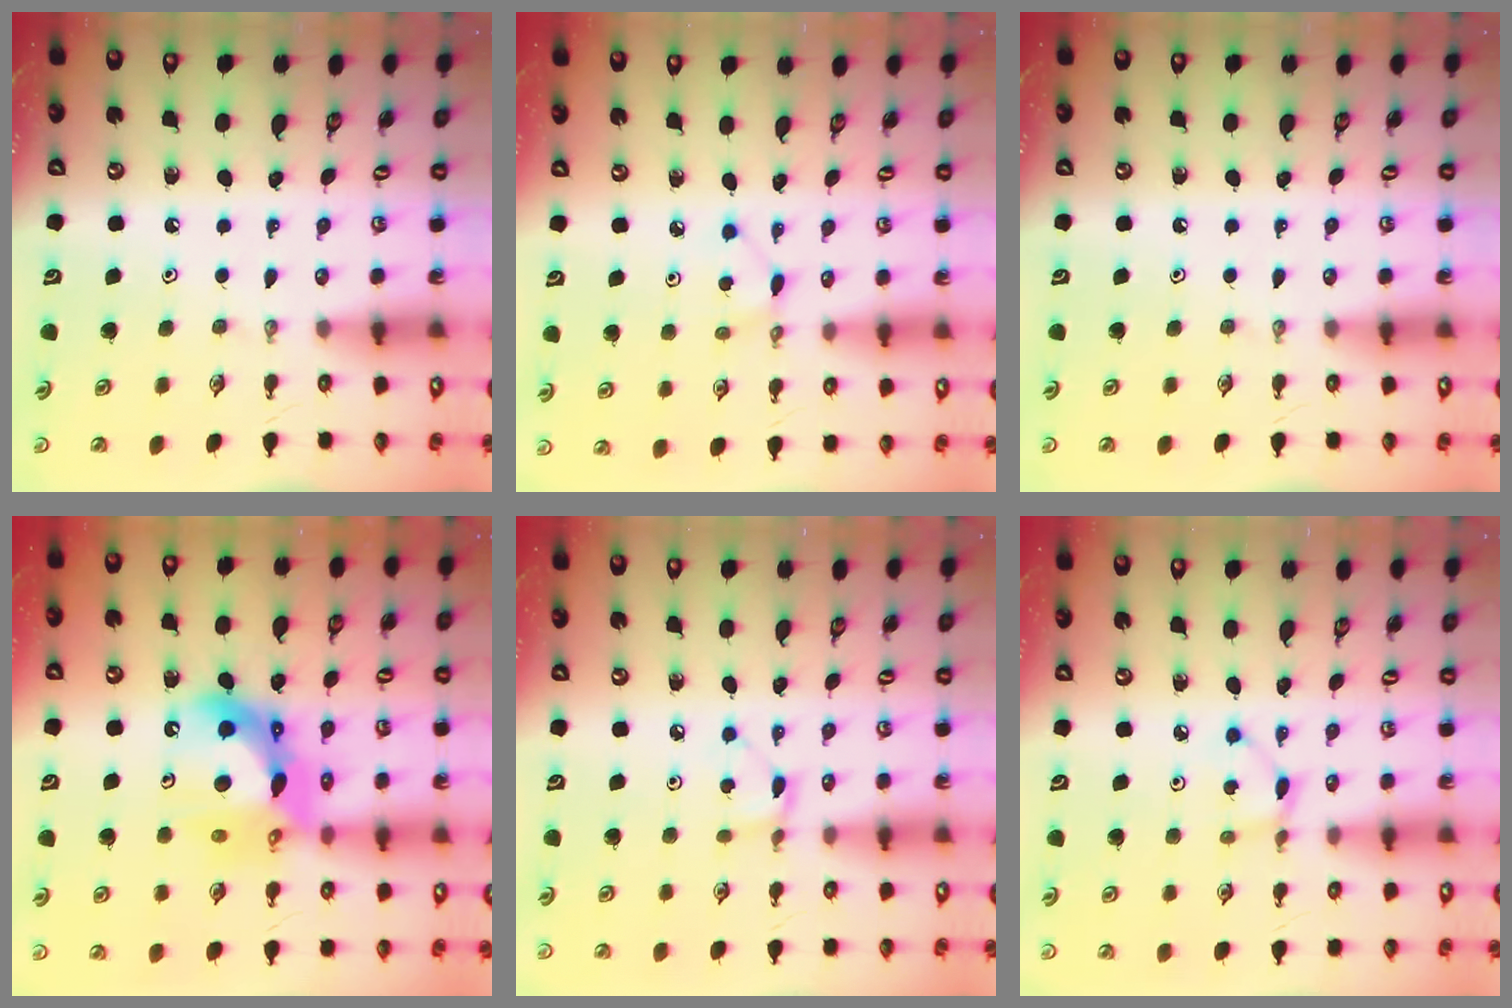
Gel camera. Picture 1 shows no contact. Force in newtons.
{"total": 2.8, "press": 2.8, "slide": 0.3}
{"total": 0.0}
{"total": 16.6, "press": 16.5, "slide": 1.6}
{"total": 3.0, "press": 3.0, "slide": 0.2}
{"total": 3.3, "press": 3.3, "slide": 0.4}